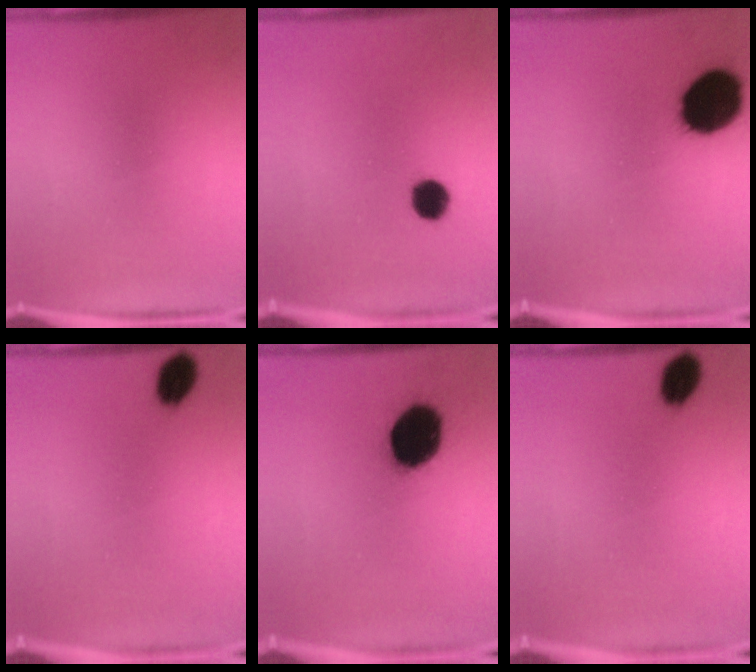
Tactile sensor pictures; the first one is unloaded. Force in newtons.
{"total": 5.3}
{"total": 18.3}
{"total": 5.0}
{"total": 18.0}
{"total": 5.0}